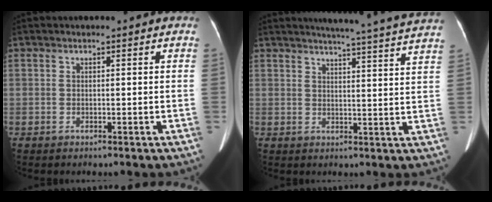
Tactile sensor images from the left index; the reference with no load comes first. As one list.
[{"total": 16.7, "force": [15.5, -1.2, 6.1], "torque": [-0.095, -0.038, 0.177]}]